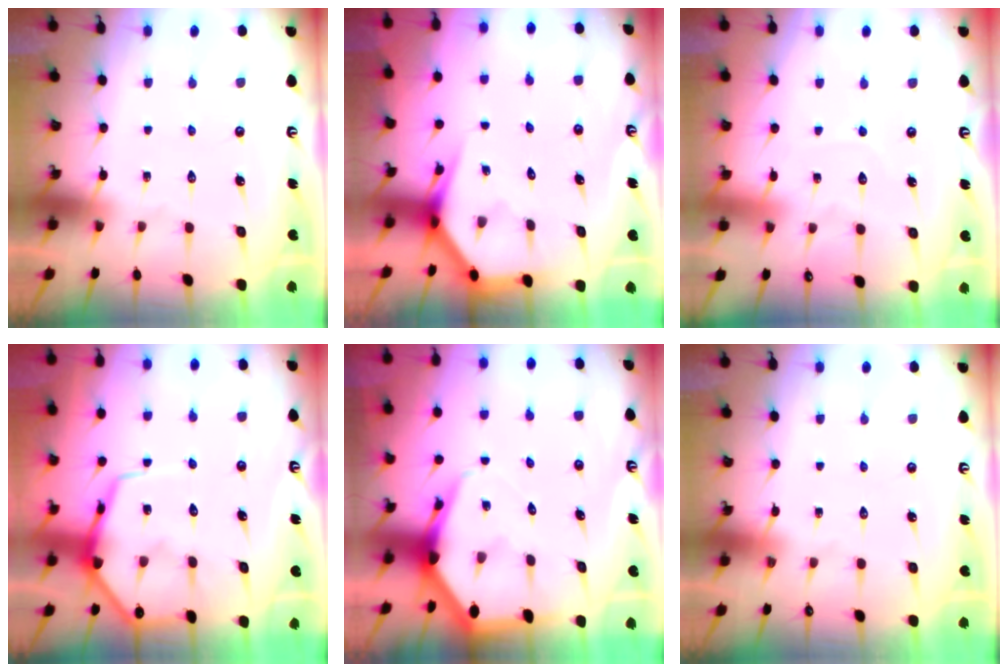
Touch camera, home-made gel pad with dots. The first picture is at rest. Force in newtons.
{"total": 3.4, "press": 3.4, "slide": 0.3}
{"total": 2.5, "press": 2.5, "slide": 0.2}
{"total": 9.5, "press": 9.5, "slide": 0.9}
{"total": 7.2, "press": 7.2, "slide": 0.8}
{"total": 0.0}